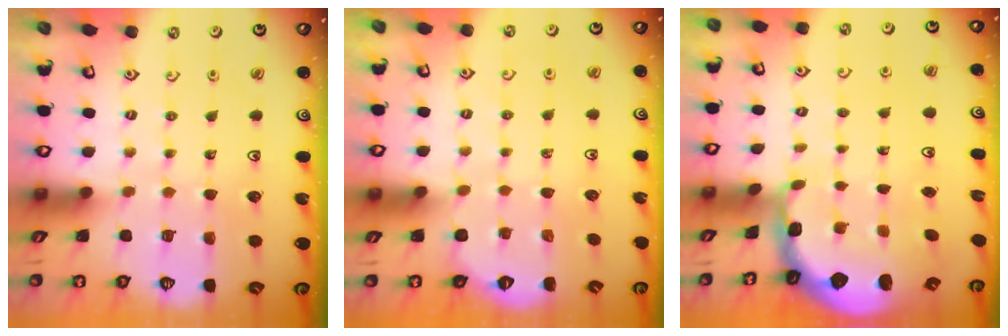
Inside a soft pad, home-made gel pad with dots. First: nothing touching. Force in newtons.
{"total": 2.8, "press": 2.2, "slide": 1.8}
{"total": 2.4, "press": 1.7, "slide": 1.7}